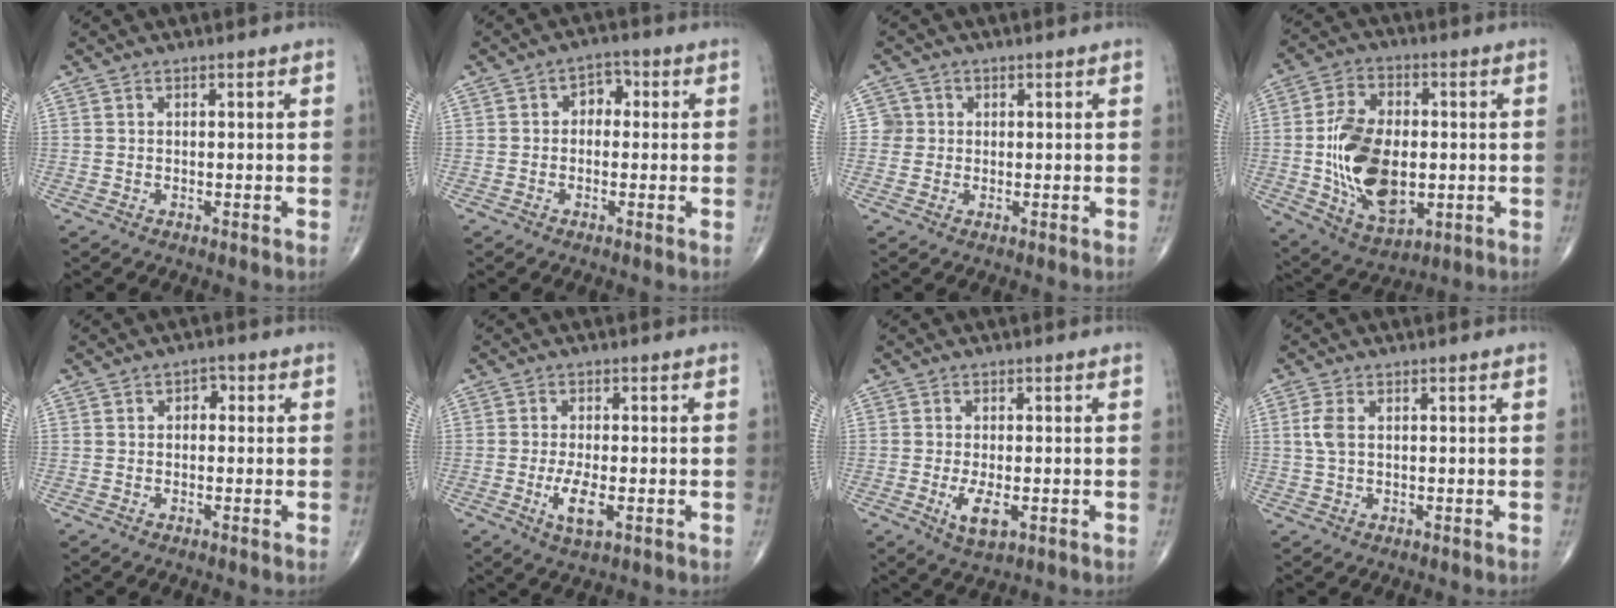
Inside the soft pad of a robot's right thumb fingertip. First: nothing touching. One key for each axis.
{"total": 3.5, "fx": 0.1, "fy": 2.7, "fz": 2.3, "tx": -0.009, "ty": 0.016, "tz": -0.010}
{"total": 2.4, "fx": 0.3, "fy": 2.4, "fz": 0.0, "tx": 0.020, "ty": 0.005, "tz": 0.000}
{"total": 18.0, "fx": -1.2, "fy": 10.8, "fz": 14.4, "tx": -0.238, "ty": -0.001, "tz": -0.009}
{"total": 1.9, "fx": 0.1, "fy": 1.4, "fz": 1.3, "tx": -0.002, "ty": 0.007, "tz": -0.007}
{"total": 5.3, "fx": -1.5, "fy": 1.8, "fz": 4.7, "tx": -0.092, "ty": -0.008, "tz": -0.025}
{"total": 4.9, "fx": -1.4, "fy": 2.0, "fz": 4.2, "tx": -0.077, "ty": -0.008, "tz": -0.020}
{"total": 2.9, "fx": 0.5, "fy": 1.4, "fz": 2.5, "tx": -0.069, "ty": 0.008, "tz": 0.010}